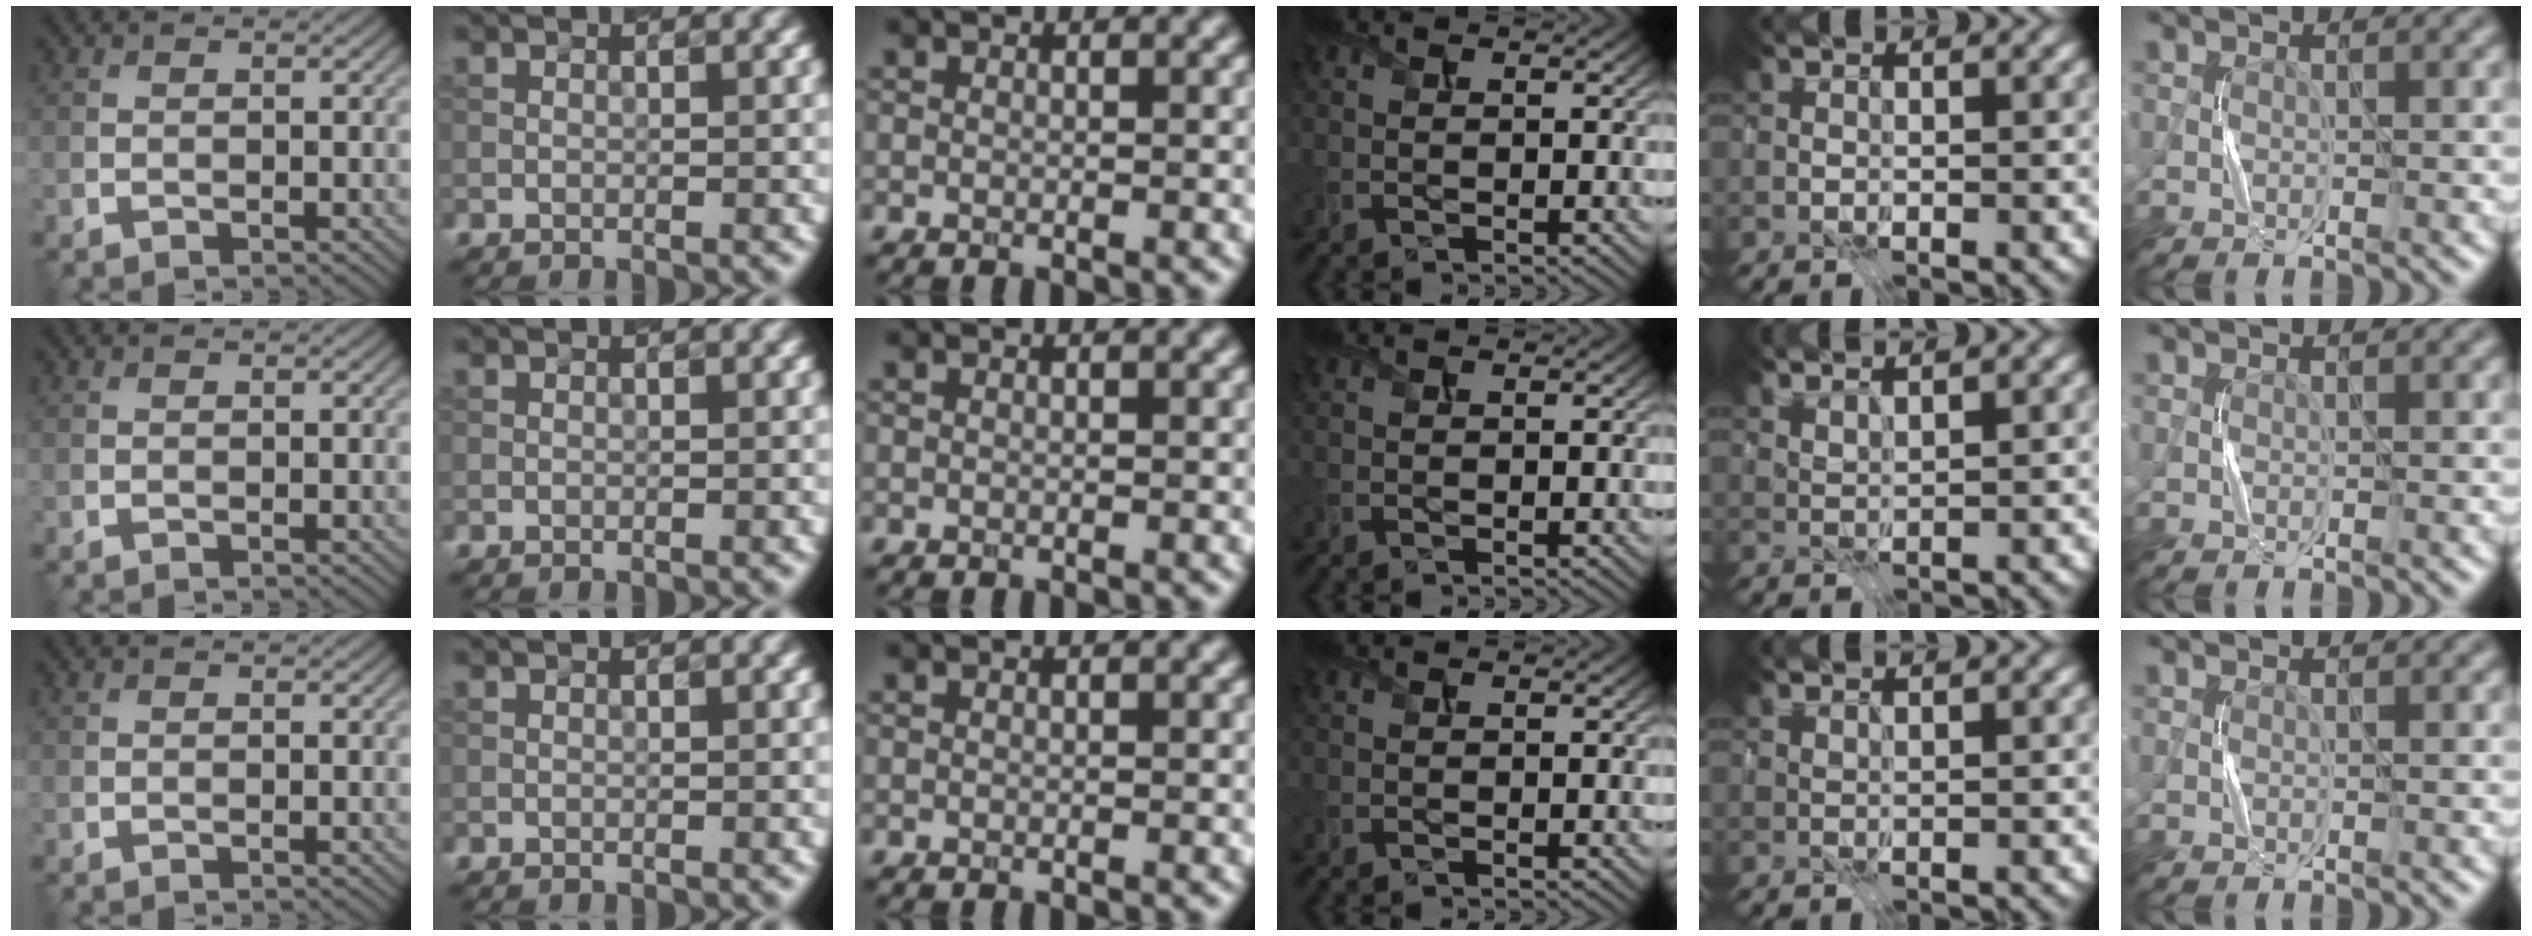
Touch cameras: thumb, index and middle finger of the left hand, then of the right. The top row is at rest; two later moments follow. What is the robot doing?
{"motion": "press", "object": "sticky note"}